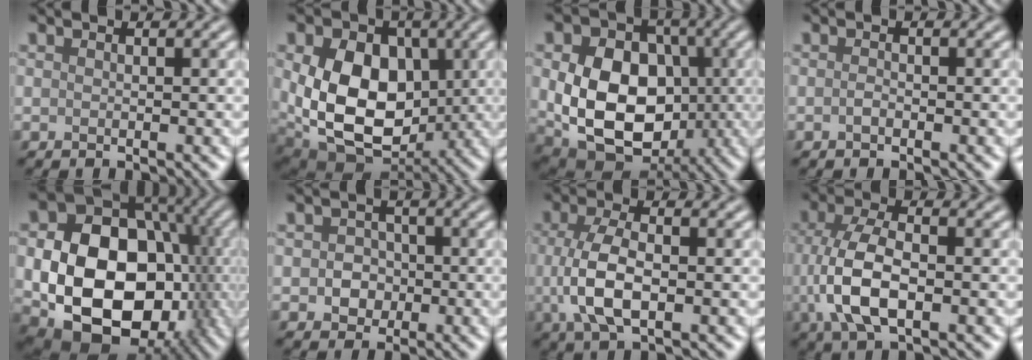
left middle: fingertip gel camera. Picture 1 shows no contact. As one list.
[{"total": 13.5, "force": [0.6, 9.7, 9.4], "torque": [-0.152, -0.005, 0.013]}, {"total": 12.8, "force": [-0.4, 9.6, 8.4], "torque": [-0.134, -0.022, -0.001]}, {"total": 0.6, "force": [-0.3, 0.3, 0.4], "torque": [-0.010, 0.001, -0.007]}, {"total": 16.9, "force": [-2.4, 12.5, 11.1], "torque": [-0.165, -0.033, -0.025]}, {"total": 2.4, "force": [-0.3, 2.1, 1.0], "torque": [-0.005, -0.002, -0.014]}, {"total": 5.4, "force": [-0.4, 2.5, 4.8], "torque": [-0.110, -0.003, -0.009]}, {"total": 6.7, "force": [-0.9, 3.3, 5.8], "torque": [-0.134, 0.000, -0.019]}]